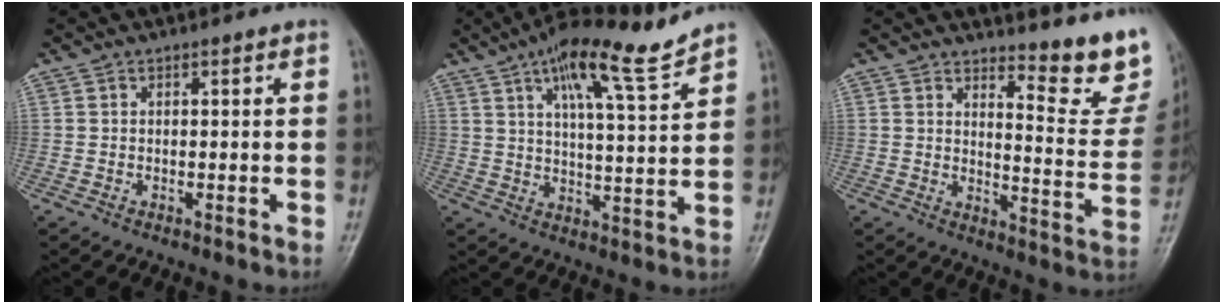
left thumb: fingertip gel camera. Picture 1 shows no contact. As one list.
[{"total": 12.4, "force": [9.0, 1.9, 8.2], "torque": [-0.126, -0.041, 0.147]}, {"total": 11.6, "force": [9.8, 3.1, 5.5], "torque": [-0.035, -0.104, 0.118]}]